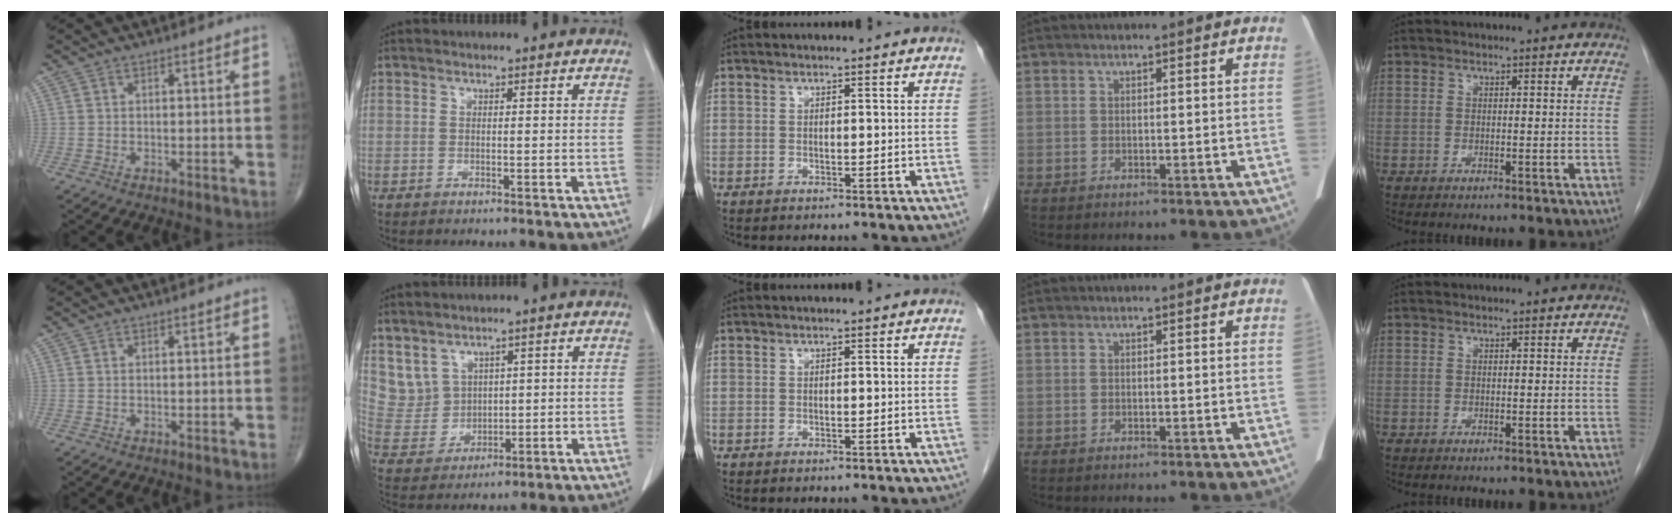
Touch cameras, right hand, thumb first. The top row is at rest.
{"index": {"total": 5.7, "force": [3.6, 4.3, 0.9], "torque": [-0.028, 0.015, 0.092]}}